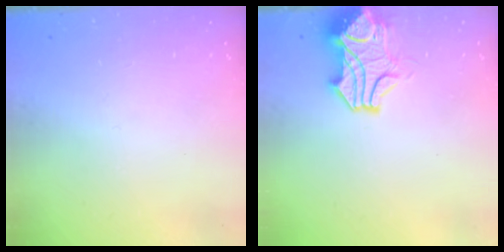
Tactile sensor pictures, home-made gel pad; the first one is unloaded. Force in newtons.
{"total": 6.3, "press": 6.2, "slide": 0.9}